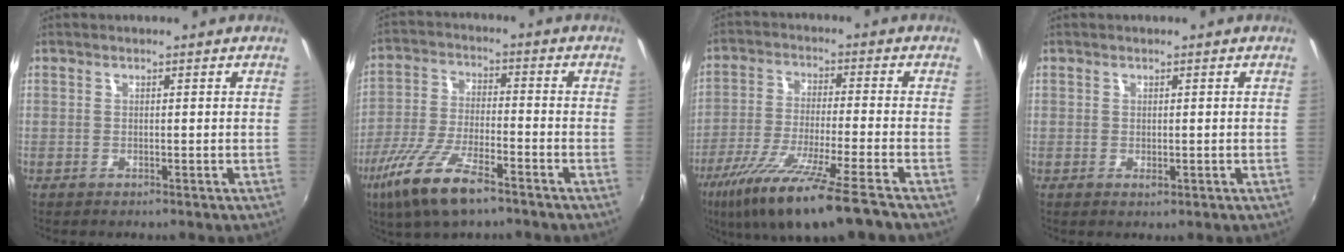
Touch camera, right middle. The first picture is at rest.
{"total": 12.9, "force": [-8.2, 3.7, 9.3], "torque": [-0.201, -0.025, -0.159]}
{"total": 16.1, "force": [-11.1, 0.3, 11.6], "torque": [-0.233, -0.051, -0.196]}
{"total": 0.7, "force": [0.0, 0.5, 0.5], "torque": [-0.007, -0.003, -0.001]}